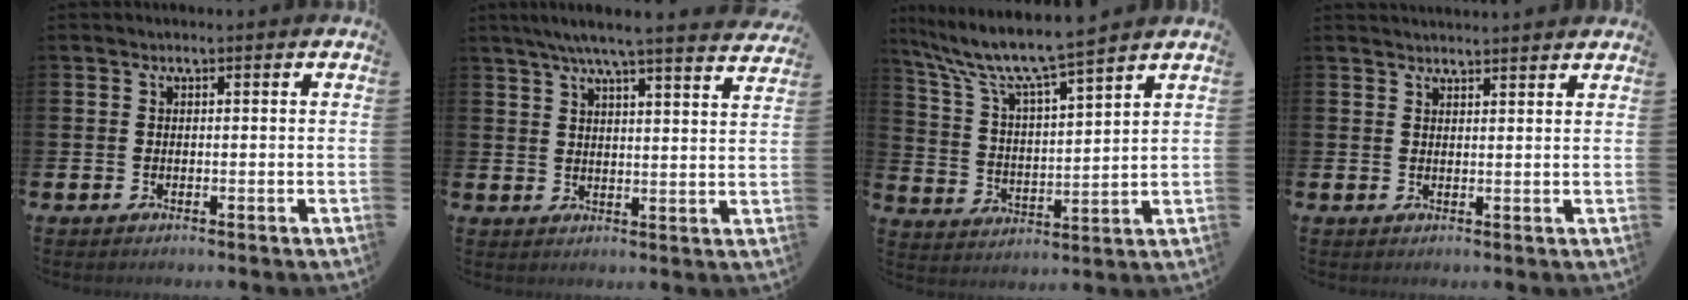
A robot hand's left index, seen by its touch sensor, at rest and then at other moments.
{"total": 6.6, "force": [6.0, -0.1, 2.6], "torque": [-0.052, -0.031, 0.102]}
{"total": 8.5, "force": [7.7, 0.6, 3.6], "torque": [-0.106, -0.048, 0.130]}
{"total": 2.3, "force": [2.3, -0.1, -0.1], "torque": [0.004, -0.014, 0.041]}